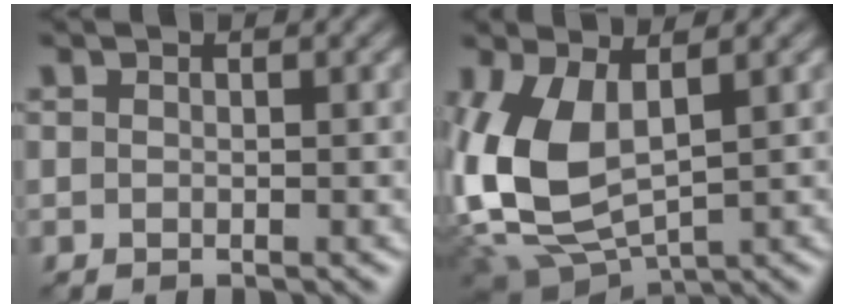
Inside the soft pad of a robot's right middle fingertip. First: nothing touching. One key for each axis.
{"total": 8.5, "fx": 0.8, "fy": 4.4, "fz": 7.2, "tx": -0.182, "ty": -0.005, "tz": 0.023}